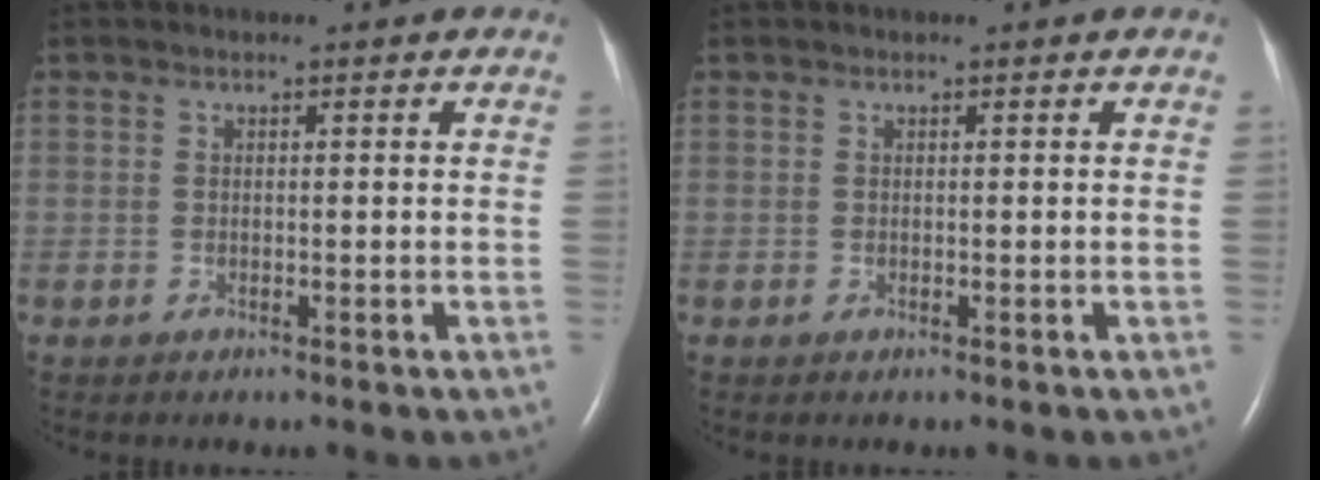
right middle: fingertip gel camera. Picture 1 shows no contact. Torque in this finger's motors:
{"motor_torque": [0.02, -0.02, 0.00, 0.00]}